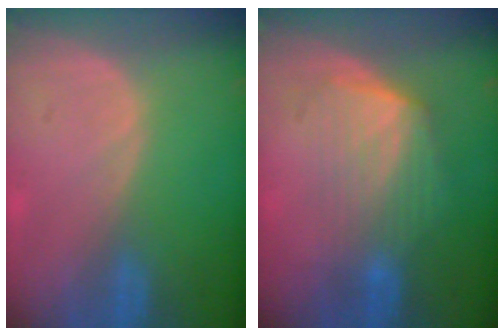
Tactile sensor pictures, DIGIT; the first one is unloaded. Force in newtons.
{"total": 6.8, "press": 6.4, "slide": 2.5}